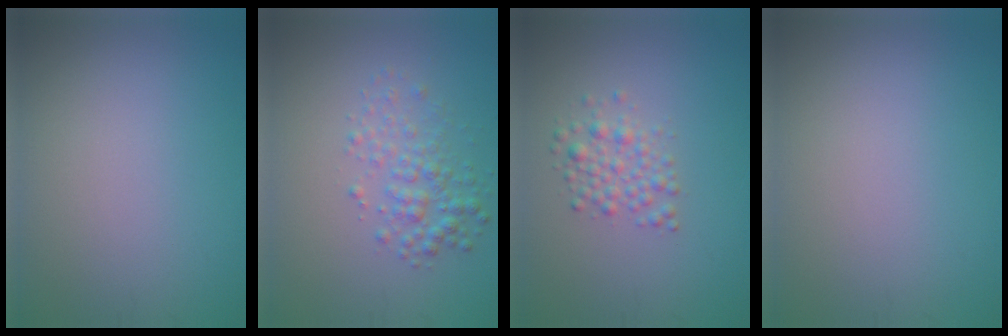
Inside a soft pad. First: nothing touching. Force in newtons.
{"total": 2.8, "press": 2.8, "slide": 0.0}
{"total": 2.3, "press": 2.3, "slide": 0.0}
{"total": 0.0}